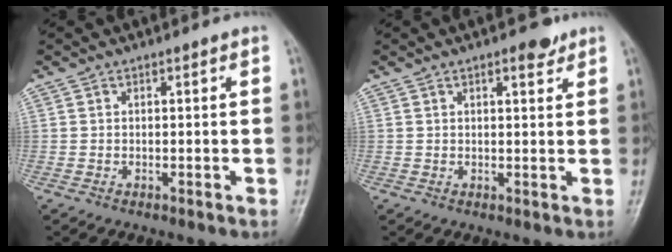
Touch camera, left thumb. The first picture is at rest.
{"total": 3.0, "force": [1.9, 1.1, 2.0], "torque": [-0.022, -0.008, 0.024]}